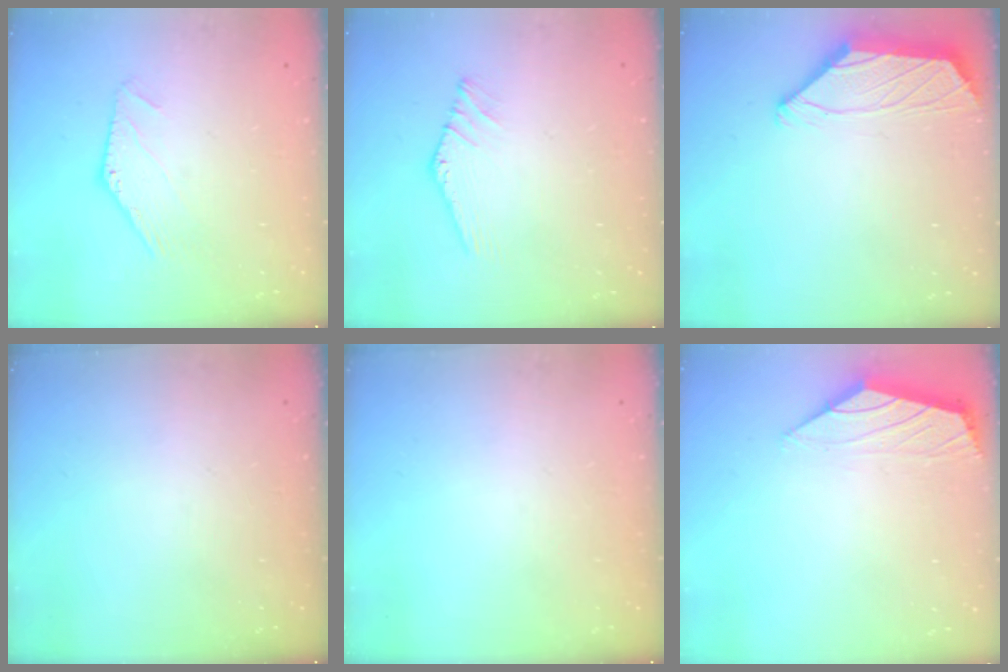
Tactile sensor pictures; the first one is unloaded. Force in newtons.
{"total": 0.5, "press": 0.4, "slide": 0.3}
{"total": 1.7, "press": 1.5, "slide": 0.7}
{"total": 0.0}
{"total": 0.0}
{"total": 0.0}